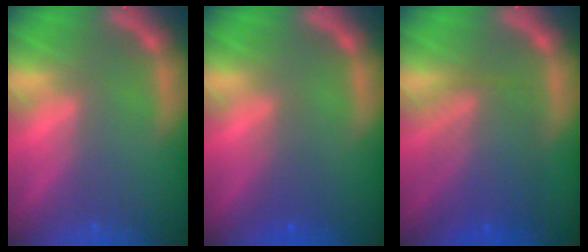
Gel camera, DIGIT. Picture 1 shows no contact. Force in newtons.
{"total": 2.0}
{"total": 7.0}